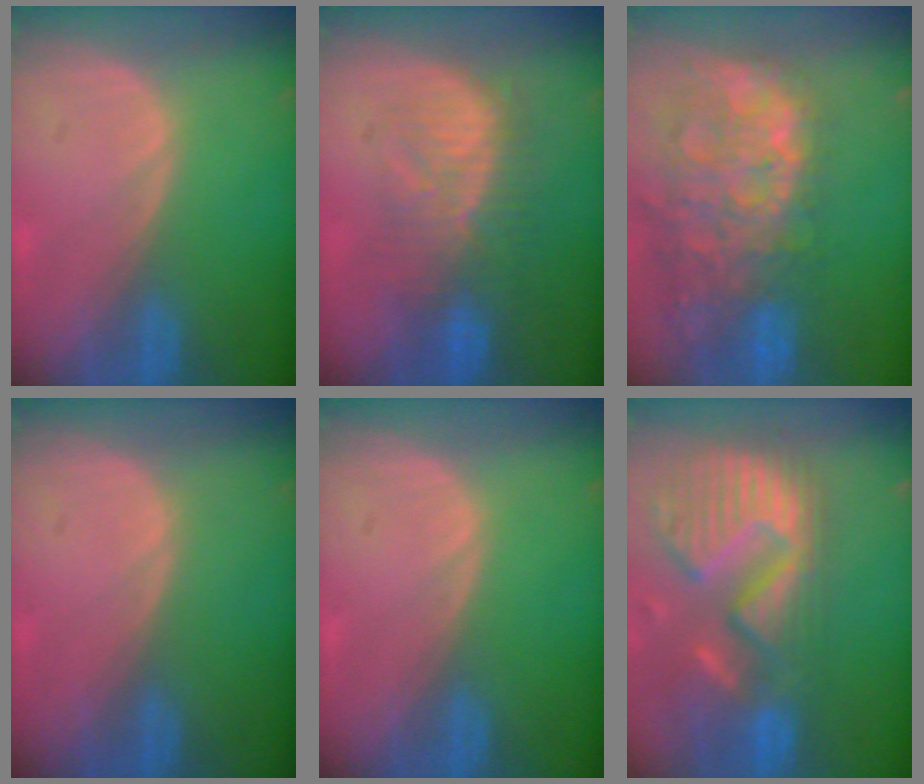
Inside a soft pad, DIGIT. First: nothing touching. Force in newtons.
{"total": 8.7, "press": 8.4, "slide": 2.2}
{"total": 14.7, "press": 11.9, "slide": 8.5}
{"total": 0.0}
{"total": 0.0}
{"total": 14.2, "press": 11.8, "slide": 7.8}